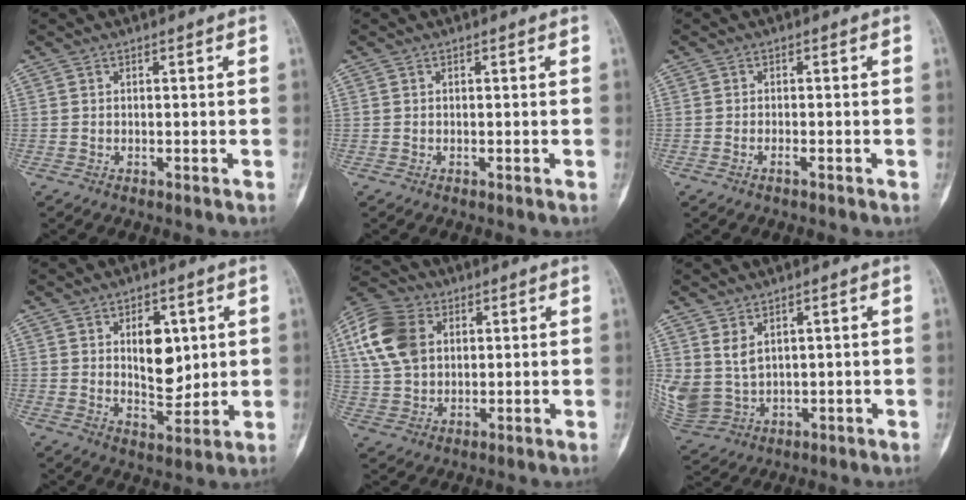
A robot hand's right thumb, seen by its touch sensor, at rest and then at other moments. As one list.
[{"total": 0.0}, {"total": 1.0, "force": [-0.7, 0.2, 0.7], "torque": [-0.015, 0.006, -0.012]}, {"total": 9.2, "force": [2.4, 5.3, 7.1], "torque": [-0.075, -0.019, 0.047]}, {"total": 13.8, "force": [3.8, 10.0, 8.7], "torque": [-0.159, 0.006, 0.067]}, {"total": 7.8, "force": [2.7, 5.4, 5.0], "torque": [-0.096, -0.013, 0.076]}]